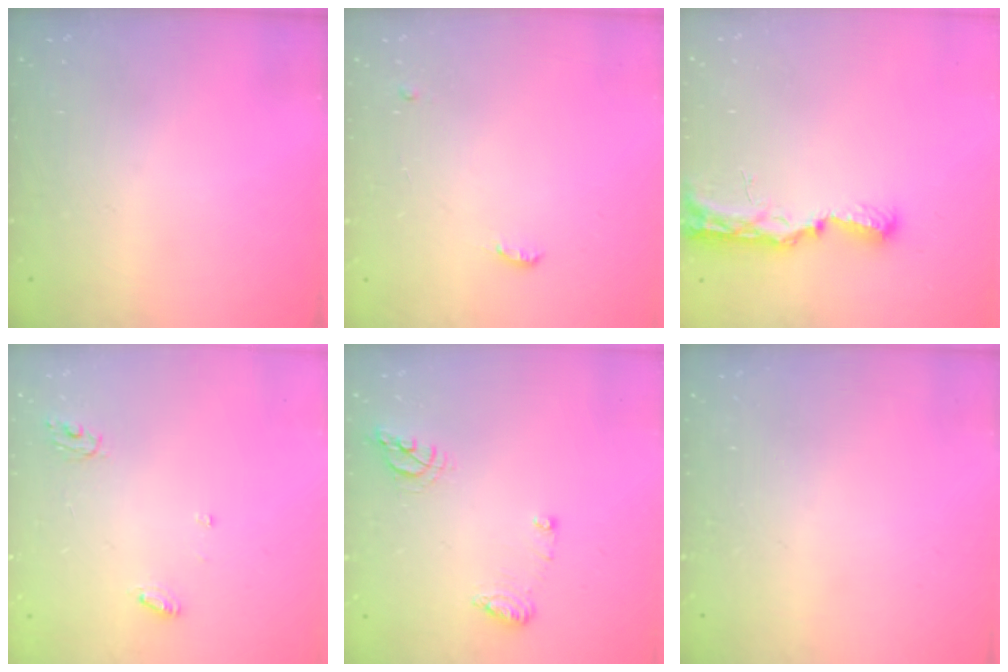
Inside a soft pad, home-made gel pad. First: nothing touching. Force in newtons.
{"total": 7.8, "press": 4.4, "slide": 6.4}
{"total": 11.3, "press": 10.0, "slide": 5.1}
{"total": 5.1, "press": 5.1, "slide": 0.4}
{"total": 8.1, "press": 8.1, "slide": 0.4}
{"total": 0.0}